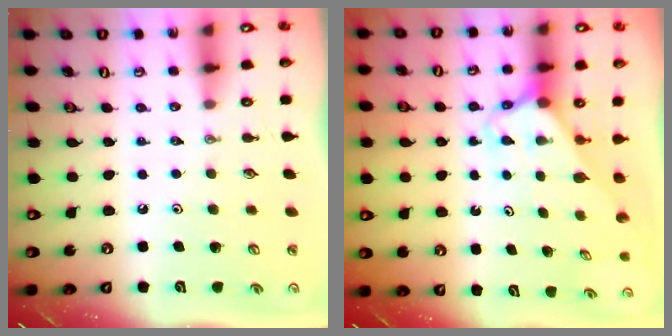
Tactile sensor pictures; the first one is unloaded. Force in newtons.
{"total": 2.4, "press": 2.4, "slide": 0.1}